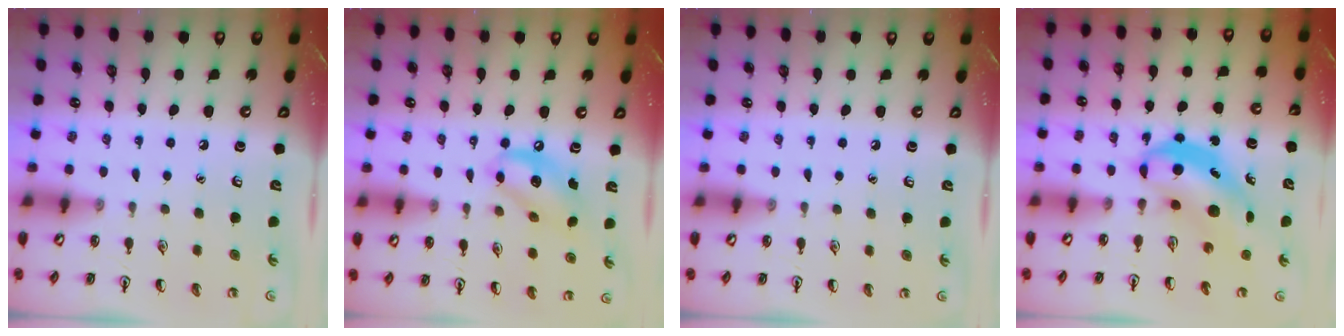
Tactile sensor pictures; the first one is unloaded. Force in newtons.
{"total": 11.2, "press": 10.9, "slide": 2.5}
{"total": 0.0}
{"total": 5.4, "press": 5.3, "slide": 0.8}